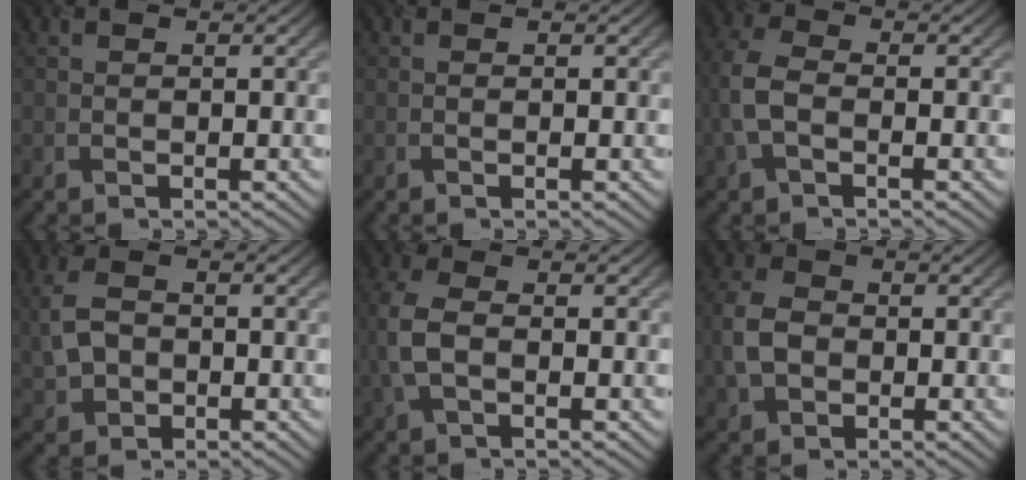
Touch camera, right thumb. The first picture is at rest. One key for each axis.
{"total": 0.0}
{"total": 5.7, "fx": -1.1, "fy": 3.5, "fz": 4.3, "tx": -0.126, "ty": 0.007, "tz": -0.030}
{"total": 5.0, "fx": -0.4, "fy": 3.7, "fz": 3.4, "tx": -0.093, "ty": 0.000, "tz": -0.010}
{"total": 5.5, "fx": -0.6, "fy": 3.2, "fz": 4.4, "tx": -0.130, "ty": 0.004, "tz": -0.017}
{"total": 5.8, "fx": -0.8, "fy": 4.3, "fz": 3.7, "tx": -0.107, "ty": 0.000, "tz": -0.023}